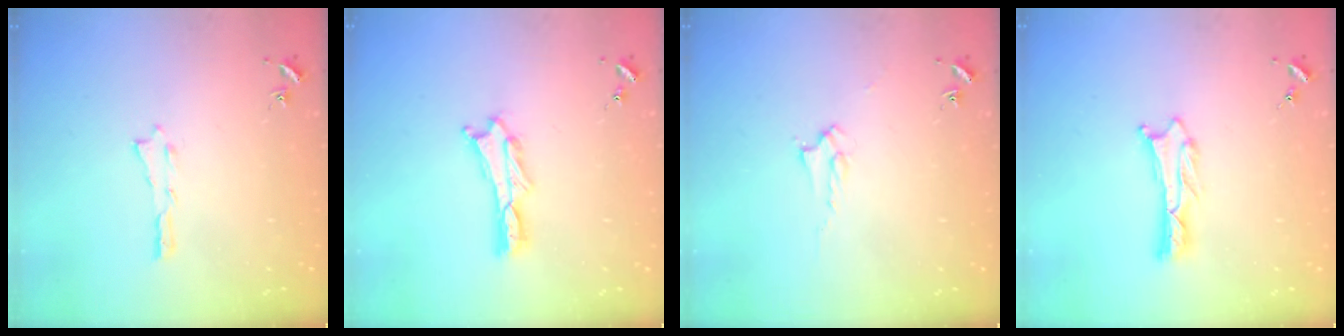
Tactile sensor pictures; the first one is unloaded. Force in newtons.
{"total": 1.1, "press": 1.1, "slide": 0.2}
{"total": 2.0, "press": 2.0, "slide": 0.2}
{"total": 1.1, "press": 1.1, "slide": 0.2}